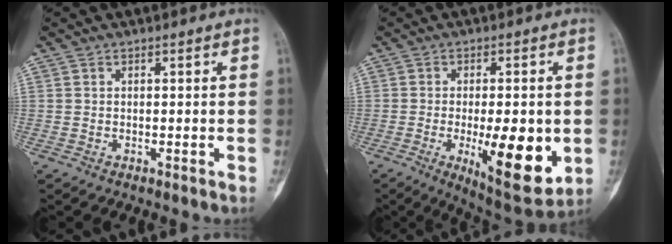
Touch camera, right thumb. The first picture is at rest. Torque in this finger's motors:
{"motor_torque": [-0.15, 0.92, 0.66, 0.53, 0.05]}